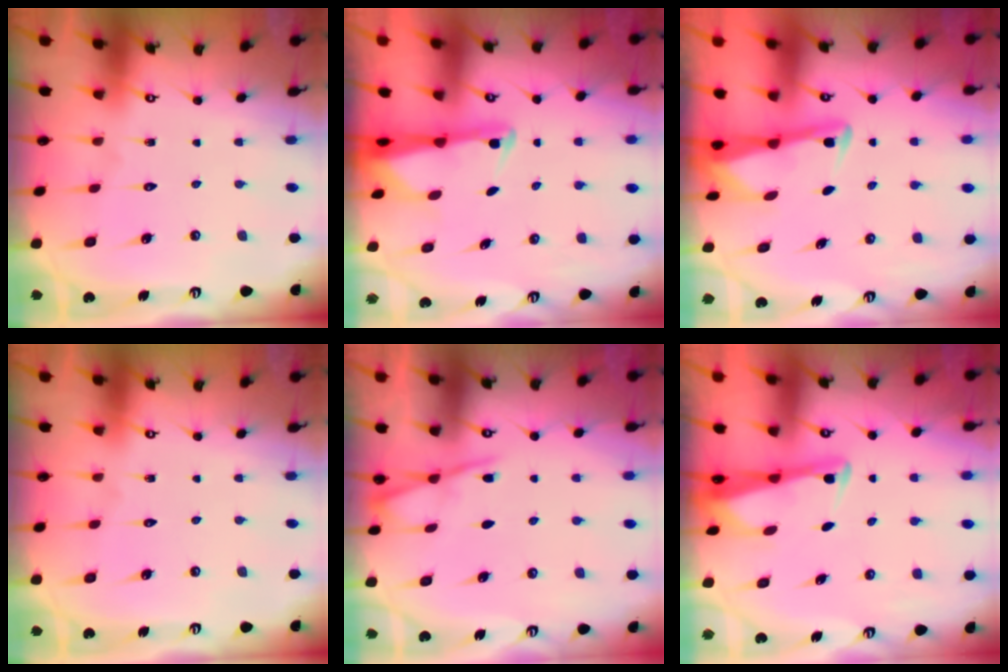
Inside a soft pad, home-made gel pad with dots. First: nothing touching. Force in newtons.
{"total": 2.5, "press": 2.4, "slide": 0.5}
{"total": 2.9, "press": 2.9, "slide": 0.4}
{"total": 0.0}
{"total": 4.3, "press": 4.2, "slide": 0.5}
{"total": 2.7, "press": 2.7, "slide": 0.3}